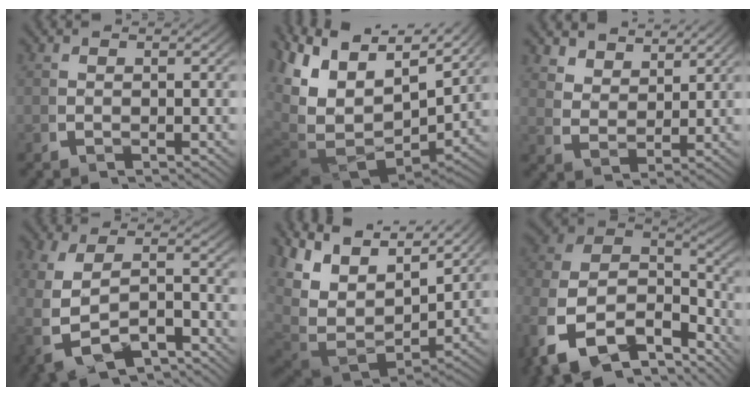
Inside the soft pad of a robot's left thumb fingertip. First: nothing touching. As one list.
[{"total": 13.9, "force": [1.0, 8.9, 10.5], "torque": [-0.229, -0.041, 0.035]}, {"total": 3.5, "force": [2.9, 1.4, 1.4], "torque": [-0.023, -0.006, 0.062]}, {"total": 6.2, "force": [-2.7, 3.4, 4.5], "torque": [-0.103, -0.018, -0.026]}, {"total": 10.7, "force": [0.4, 7.3, 7.9], "torque": [-0.188, -0.042, 0.023]}, {"total": 14.7, "force": [-3.5, 10.7, 9.5], "torque": [-0.246, -0.068, -0.037]}]